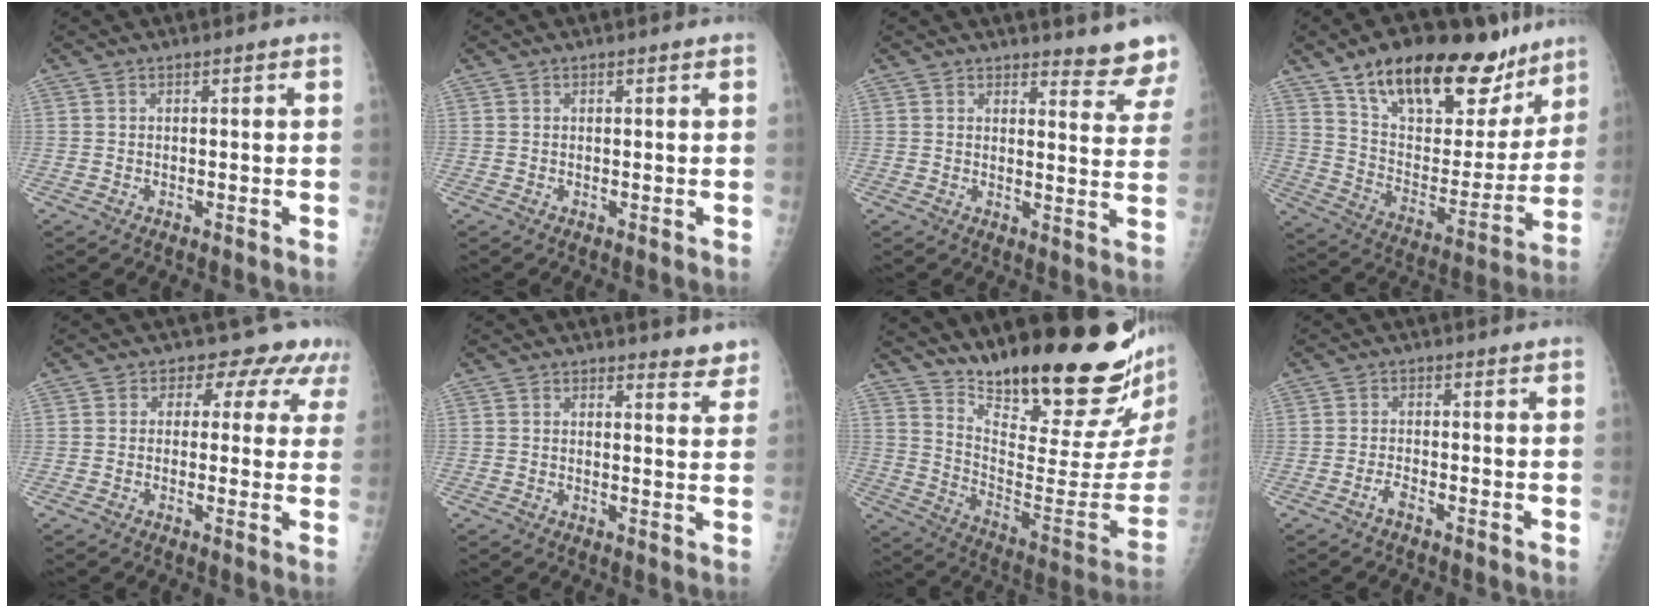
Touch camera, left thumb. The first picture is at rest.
{"total": 0.0}
{"total": 7.3, "force": [7.0, 1.5, 1.4], "torque": [0.015, -0.056, 0.064]}
{"total": 28.4, "force": [18.9, 12.8, 16.8], "torque": [-0.216, -0.052, 0.303]}
{"total": 7.3, "force": [4.2, 5.4, 2.6], "torque": [0.013, -0.008, 0.032]}
{"total": 4.0, "force": [3.7, 1.5, 0.6], "torque": [0.018, -0.027, 0.030]}
{"total": 28.9, "force": [22.0, 5.7, 17.8], "torque": [-0.252, -0.148, 0.328]}
{"total": 1.5, "force": [-1.2, 0.3, 1.0], "torque": [-0.026, 0.003, -0.025]}